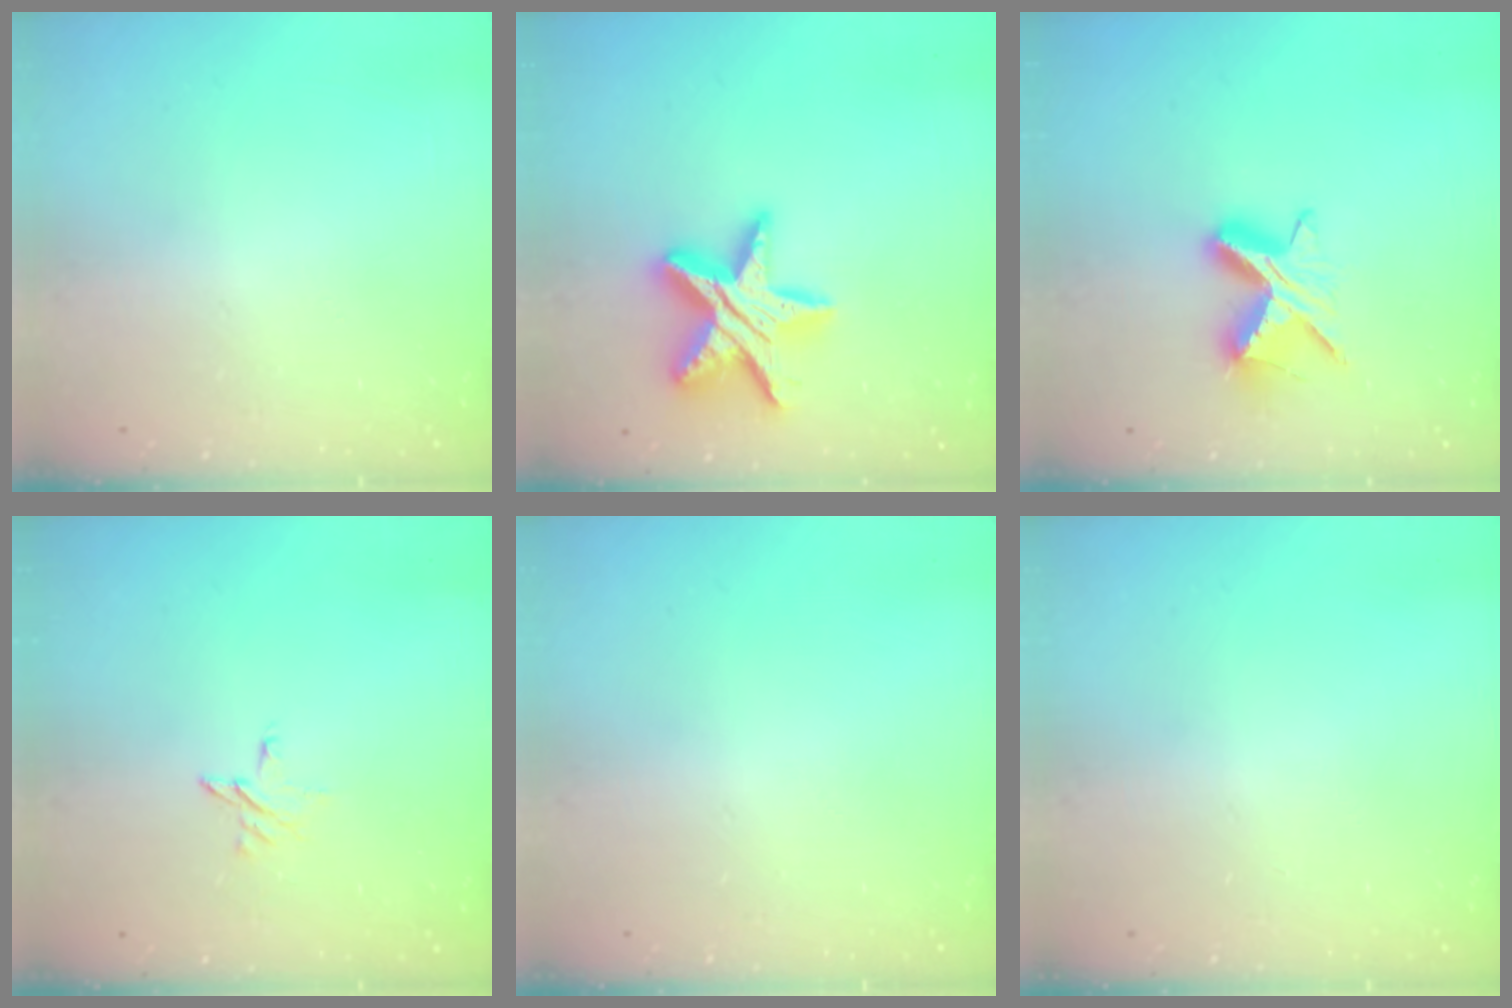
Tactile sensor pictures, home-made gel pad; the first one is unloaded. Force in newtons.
{"total": 16.7, "press": 16.6, "slide": 1.5}
{"total": 9.2, "press": 9.2, "slide": 0.3}
{"total": 3.9, "press": 3.8, "slide": 0.4}
{"total": 0.0}
{"total": 0.0}